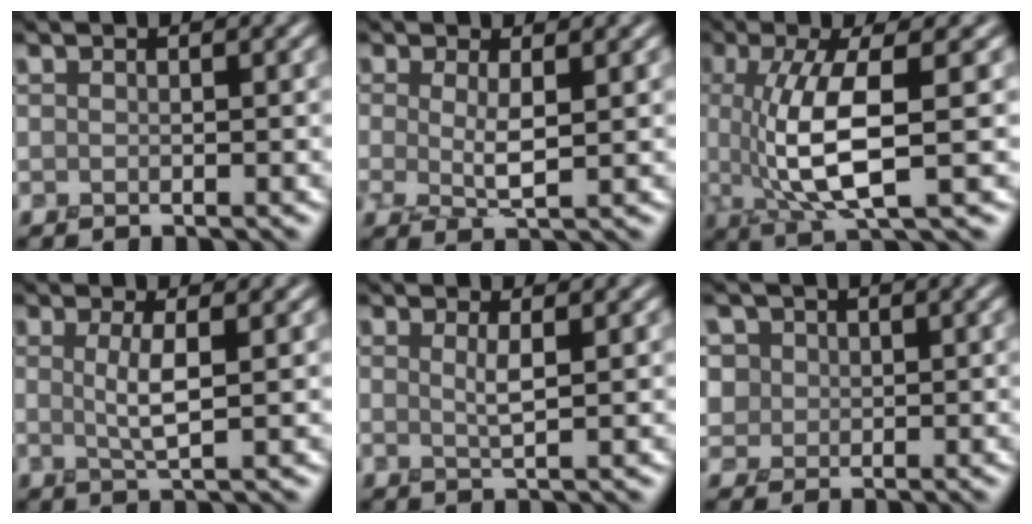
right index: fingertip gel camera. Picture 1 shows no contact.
{"total": 2.0, "force": [0.2, 0.3, 2.0], "torque": [-0.043, -0.012, 0.007]}
{"total": 6.9, "force": [-0.1, 1.8, 6.6], "torque": [-0.125, -0.009, 0.008]}
{"total": 2.2, "force": [0.2, 0.4, 2.2], "torque": [-0.040, -0.007, 0.006]}
{"total": 1.1, "force": [0.3, 0.2, 1.1], "torque": [-0.018, -0.007, 0.003]}
{"total": 2.6, "force": [0.9, 2.4, 0.4], "torque": [-0.014, 0.007, 0.027]}